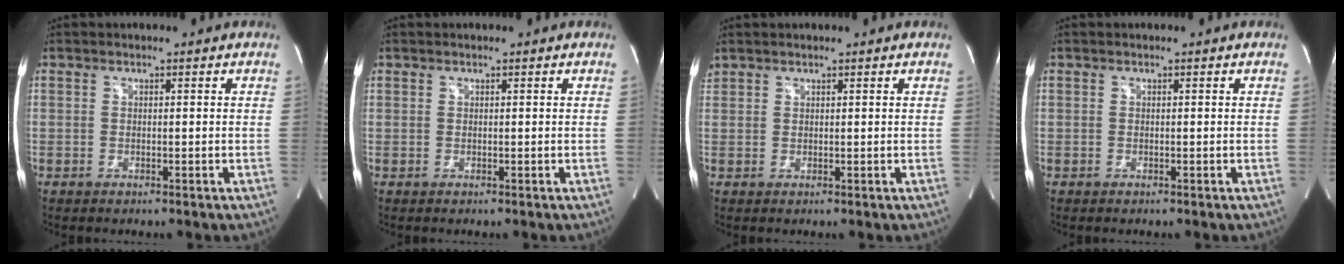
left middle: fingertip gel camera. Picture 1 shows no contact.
{"total": 0.0}
{"total": 1.5, "force": [1.4, 0.4, 0.2], "torque": [-0.011, 0.018, 0.030]}
{"total": 0.0}